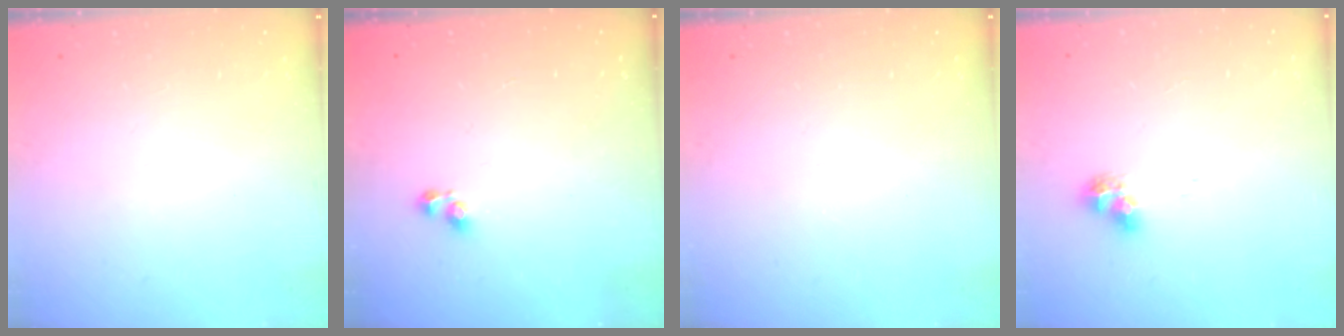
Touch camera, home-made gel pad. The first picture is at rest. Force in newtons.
{"total": 1.9, "press": 1.9, "slide": 0.3}
{"total": 0.0}
{"total": 7.8, "press": 7.7, "slide": 0.9}